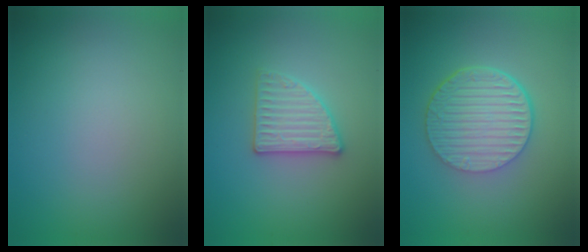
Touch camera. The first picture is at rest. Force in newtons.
{"total": 2.8, "press": 2.7, "slide": 0.5}
{"total": 6.4, "press": 4.4, "slide": 4.7}